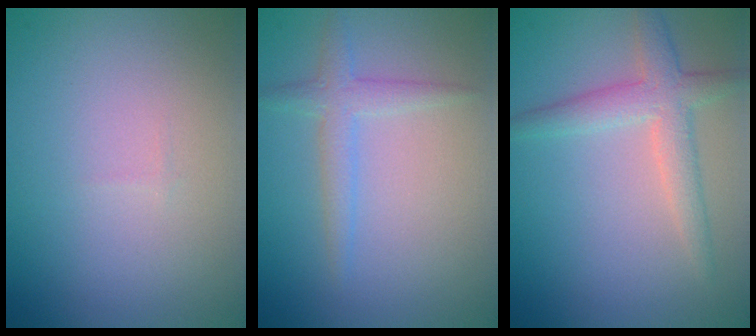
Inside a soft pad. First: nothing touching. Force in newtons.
{"total": 2.1, "press": 2.1, "slide": 0.1}
{"total": 3.3, "press": 3.3, "slide": 0.1}